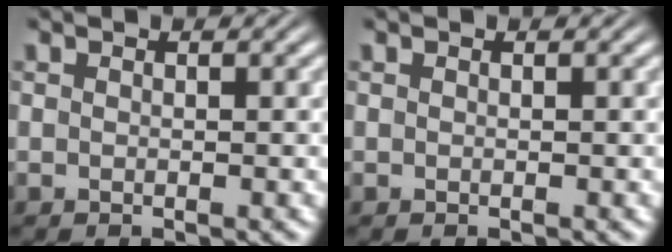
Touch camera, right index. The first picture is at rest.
{"total": 0.0}